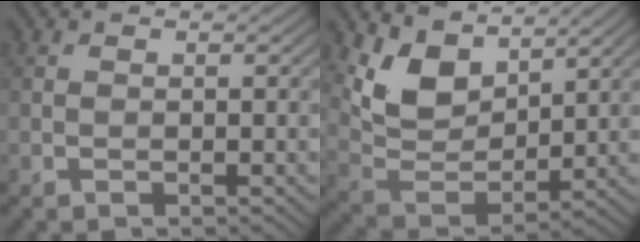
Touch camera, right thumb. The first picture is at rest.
{"total": 8.6, "force": [5.4, 4.7, 4.7], "torque": [-0.110, -0.008, 0.103]}